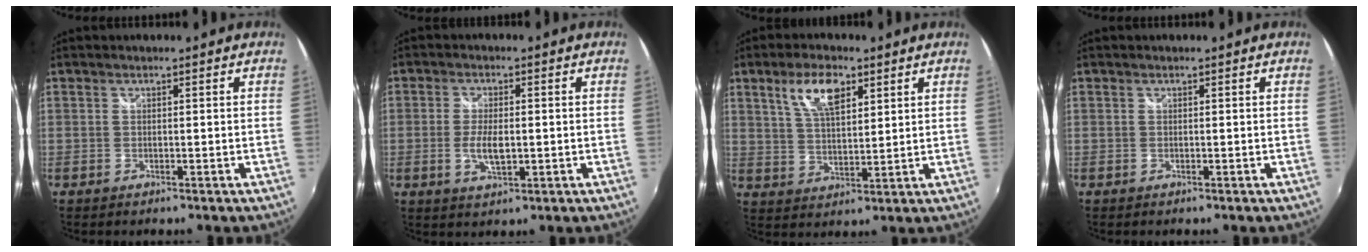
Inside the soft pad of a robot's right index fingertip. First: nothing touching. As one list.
[{"total": 5.0, "force": [-0.8, 2.1, 4.5], "torque": [-0.091, -0.005, -0.014]}, {"total": 8.4, "force": [4.4, 3.4, 6.3], "torque": [-0.119, 0.012, 0.083]}, {"total": 0.0}]